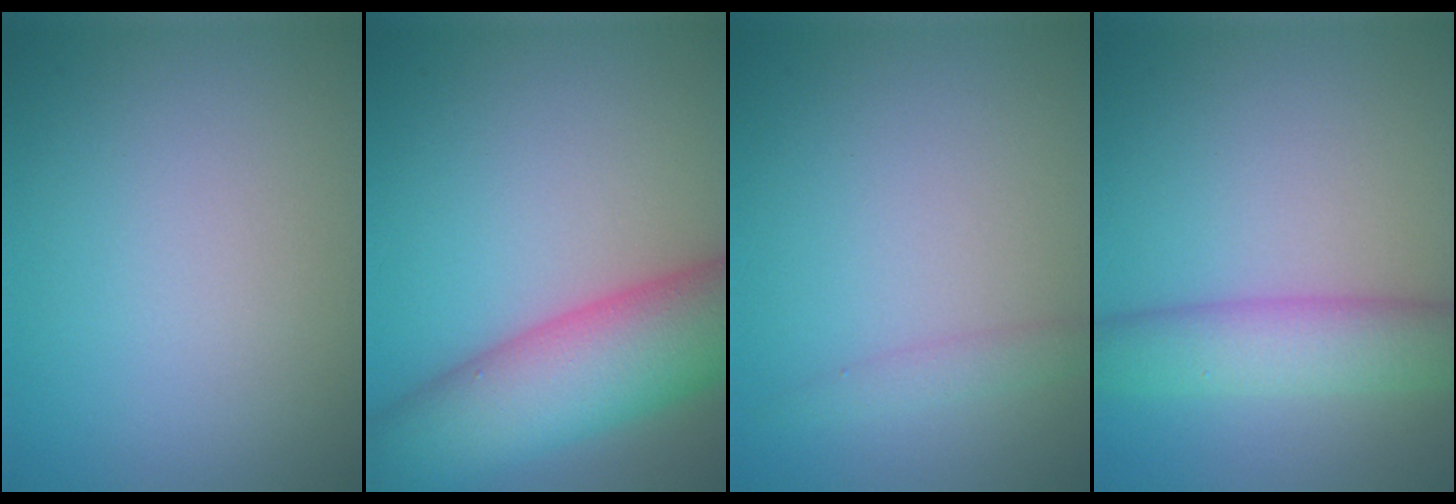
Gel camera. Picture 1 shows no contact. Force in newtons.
{"total": 11.2, "press": 11.2, "slide": 0.4}
{"total": 1.4, "press": 1.4, "slide": 0.1}
{"total": 5.5, "press": 5.5, "slide": 0.4}